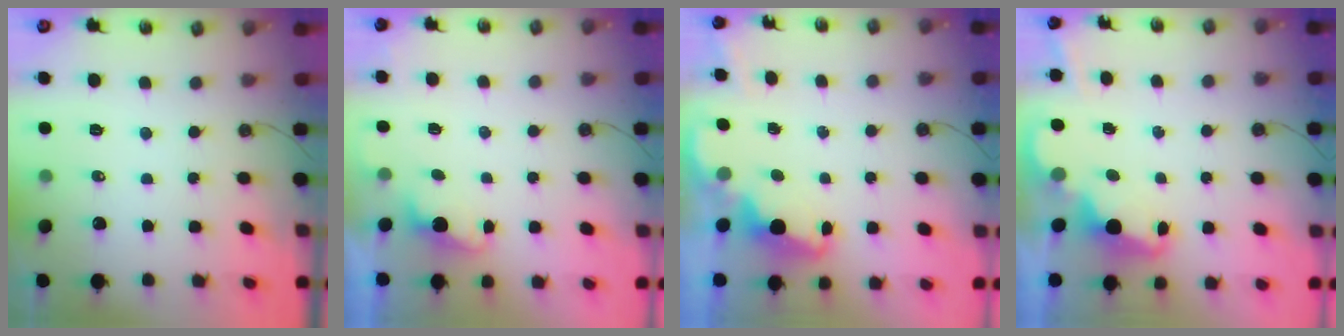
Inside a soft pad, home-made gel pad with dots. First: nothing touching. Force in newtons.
{"total": 1.9, "press": 1.6, "slide": 0.9}
{"total": 2.4, "press": 2.3, "slide": 0.5}
{"total": 2.5, "press": 2.4, "slide": 0.5}